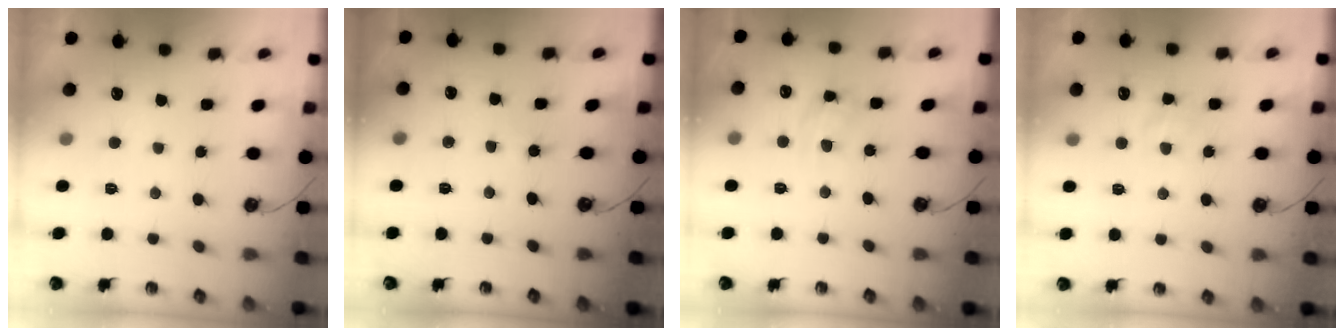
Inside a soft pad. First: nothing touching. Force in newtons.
{"total": 2.4, "press": 2.4, "slide": 0.2}
{"total": 9.5, "press": 9.5, "slide": 0.6}
{"total": 3.2, "press": 3.2, "slide": 0.4}